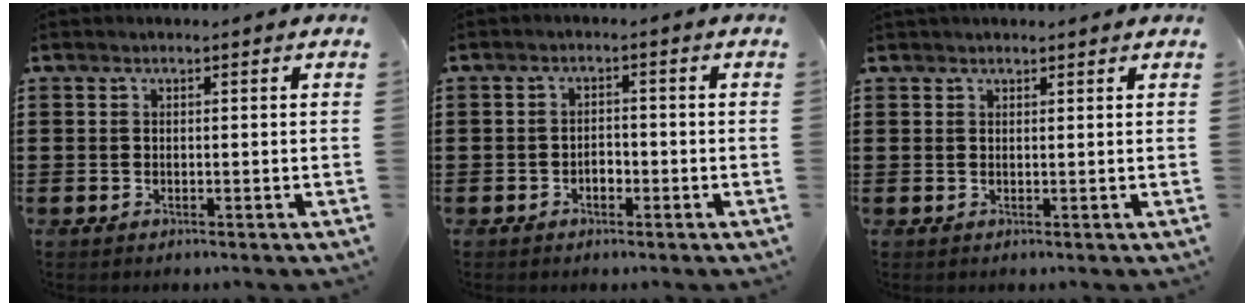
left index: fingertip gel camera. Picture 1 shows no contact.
{"total": 1.9, "force": [-0.9, 1.1, 1.3], "torque": [-0.028, 0.003, -0.019]}
{"total": 0.9, "force": [0.9, 0.2, 0.2], "torque": [-0.006, 0.000, 0.017]}